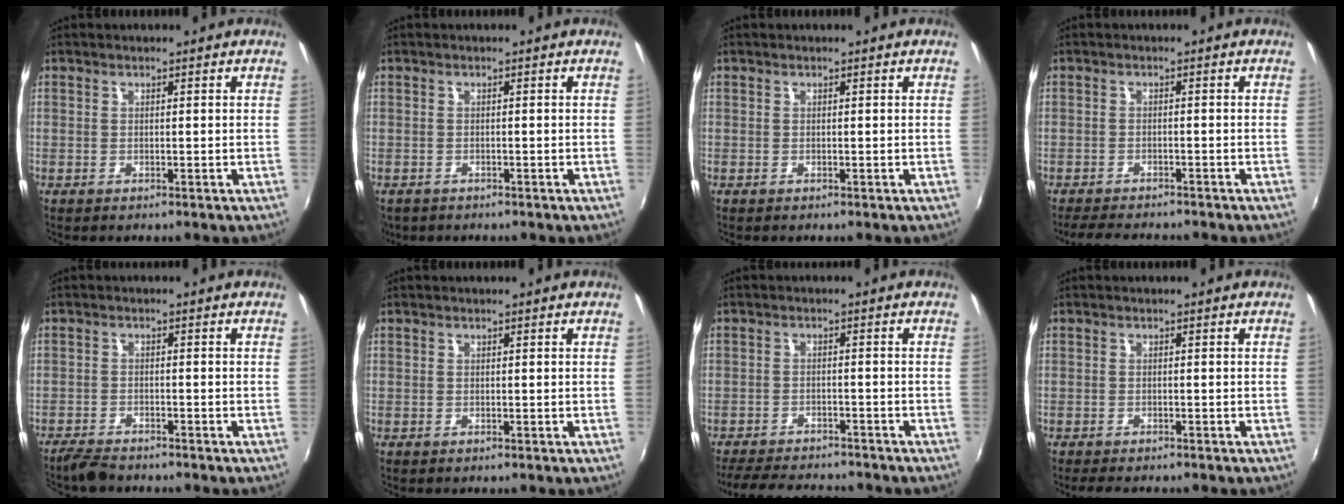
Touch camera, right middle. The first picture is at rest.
{"total": 2.6, "force": [-1.8, 1.7, 0.9], "torque": [-0.021, -0.010, -0.027]}
{"total": 0.0}
{"total": 7.0, "force": [-6.3, 1.5, 2.5], "torque": [-0.068, -0.012, -0.099]}
{"total": 4.2, "force": [-3.9, 0.8, 1.2], "torque": [-0.041, -0.015, -0.076]}
{"total": 0.0}
{"total": 11.8, "force": [-10.6, 3.1, 4.3], "torque": [-0.108, -0.009, -0.161]}
{"total": 3.6, "force": [-3.1, 1.0, 1.5], "torque": [-0.037, -0.015, -0.052]}